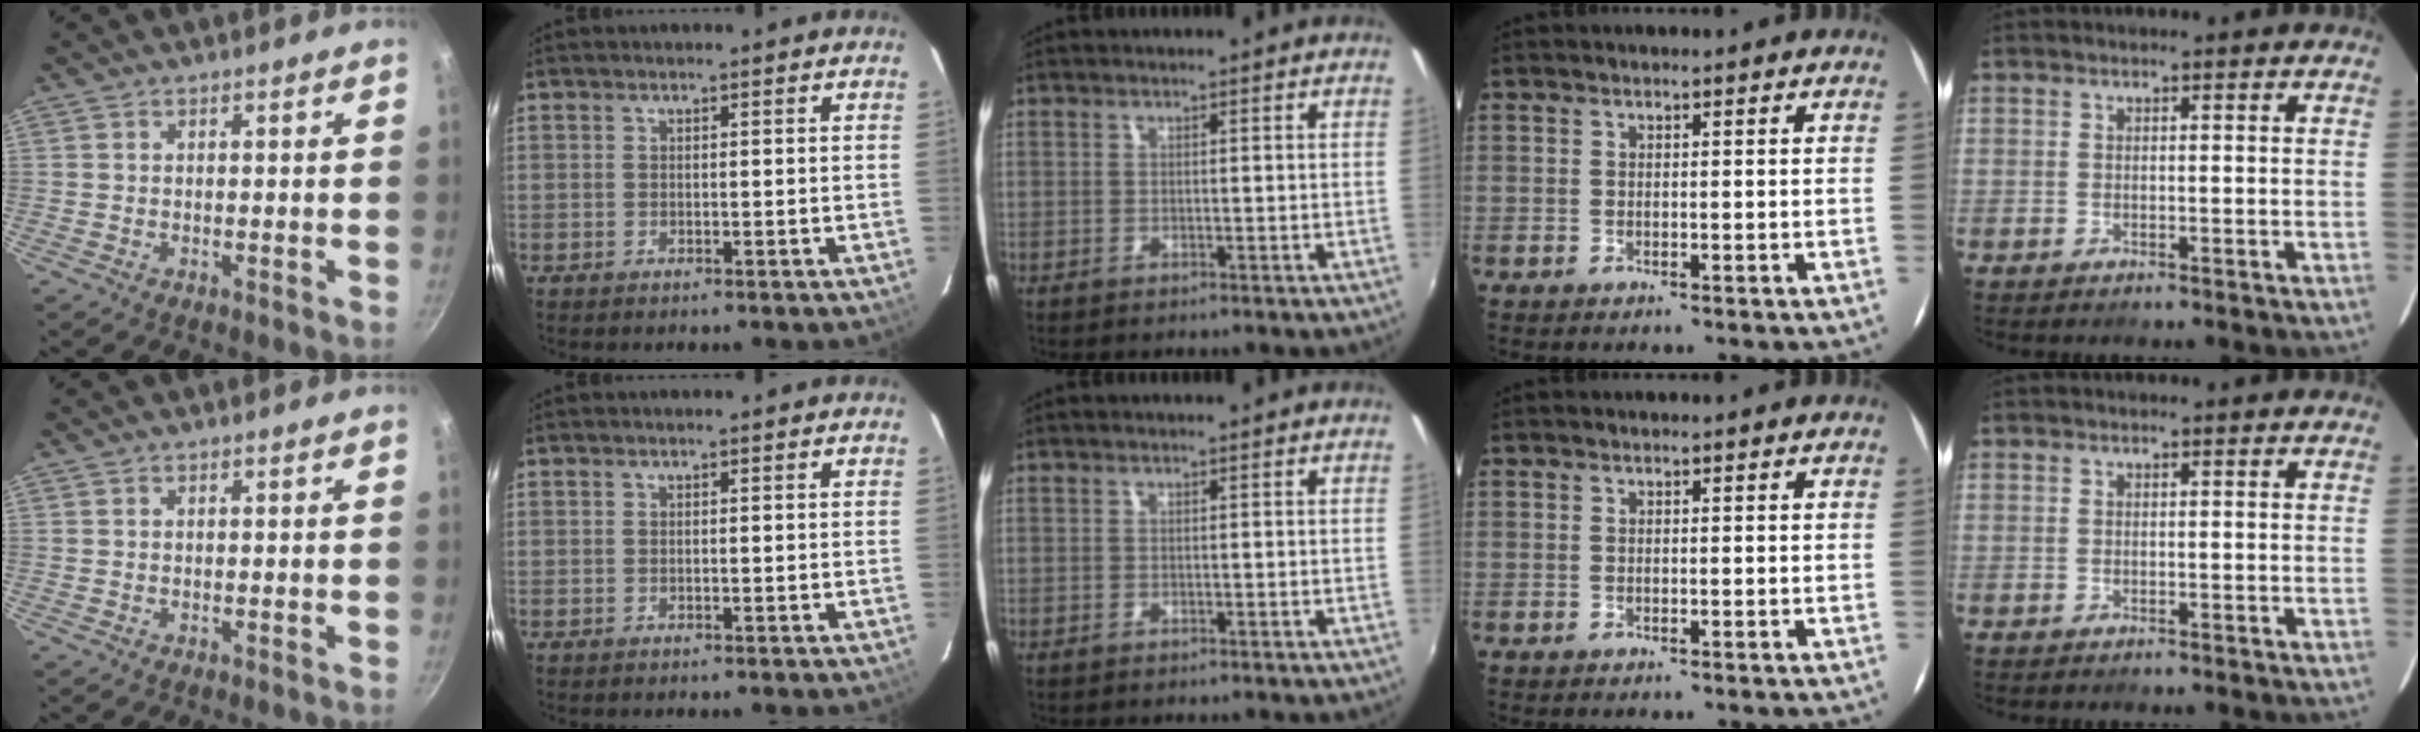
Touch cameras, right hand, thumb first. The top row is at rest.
{}